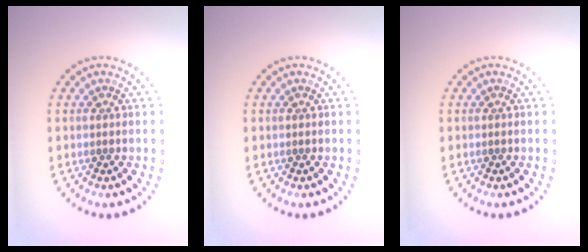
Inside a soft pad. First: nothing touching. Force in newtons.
{"total": 0.0}
{"total": 0.0}